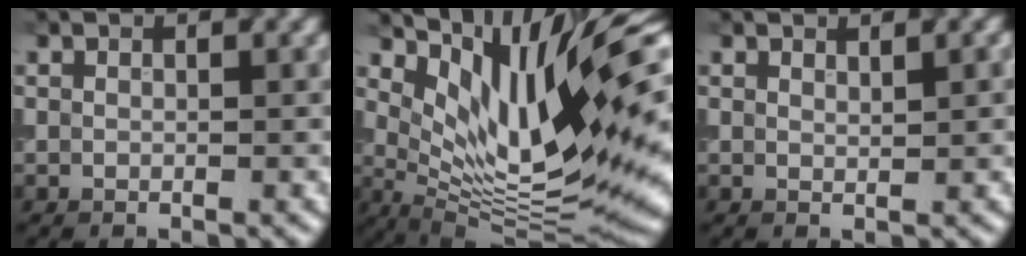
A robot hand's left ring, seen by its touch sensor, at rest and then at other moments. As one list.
[{"total": 13.6, "force": [4.9, 3.9, 12.1], "torque": [-0.204, -0.001, 0.096]}, {"total": 1.3, "force": [0.8, 0.2, 1.0], "torque": [-0.011, 0.002, 0.013]}]